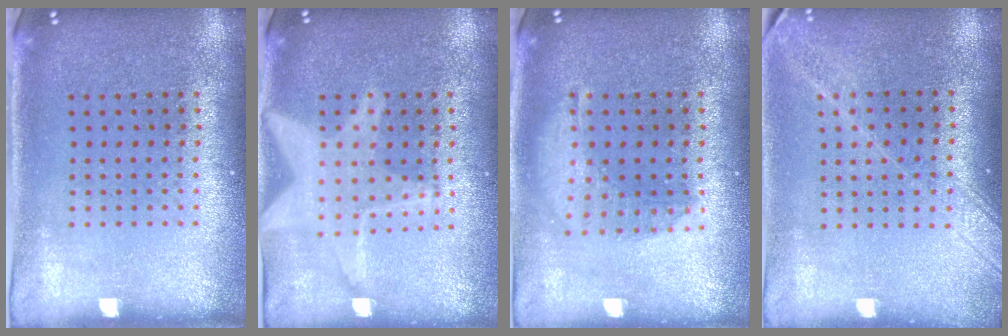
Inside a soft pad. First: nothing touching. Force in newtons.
{"total": 3.0, "press": 3.0, "slide": 0.3}
{"total": 1.4, "press": 1.3, "slide": 0.6}
{"total": 1.8, "press": 1.5, "slide": 1.0}